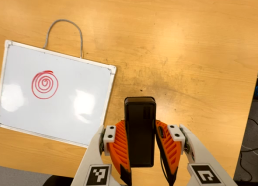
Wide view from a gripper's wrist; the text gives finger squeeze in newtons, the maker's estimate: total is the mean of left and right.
{"total": 4.1, "left": 2.9, "right": 5.4}